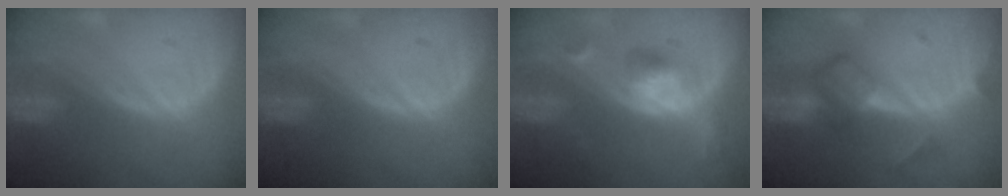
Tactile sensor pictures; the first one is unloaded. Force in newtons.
{"total": 0.0}
{"total": 5.1, "press": 4.8, "slide": 1.6}
{"total": 5.9, "press": 5.1, "slide": 3.0}